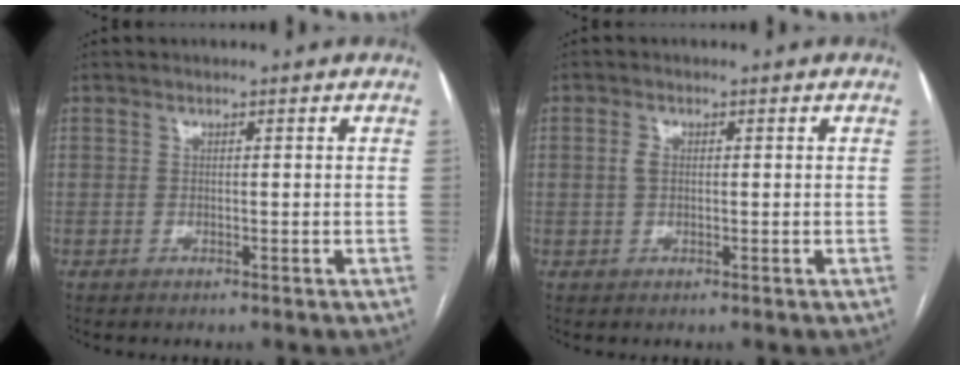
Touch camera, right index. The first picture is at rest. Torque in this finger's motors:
{"motor_torque": [0.23, 0.16, 0.15, 0.05]}